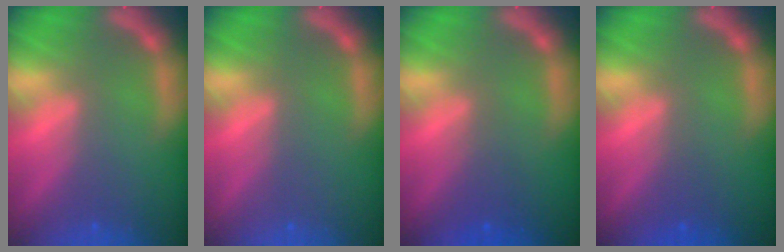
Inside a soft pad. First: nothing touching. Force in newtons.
{"total": 0.0}
{"total": 2.0}
{"total": 0.9}